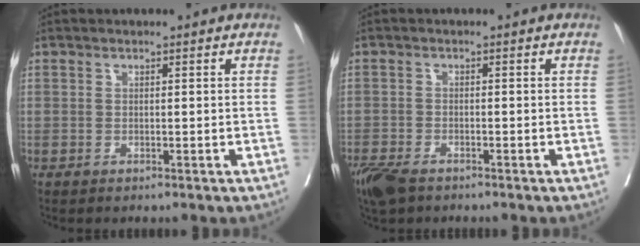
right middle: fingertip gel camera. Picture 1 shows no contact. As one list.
[{"total": 5.4, "force": [-4.1, 2.1, 2.8], "torque": [-0.053, -0.009, -0.074]}]